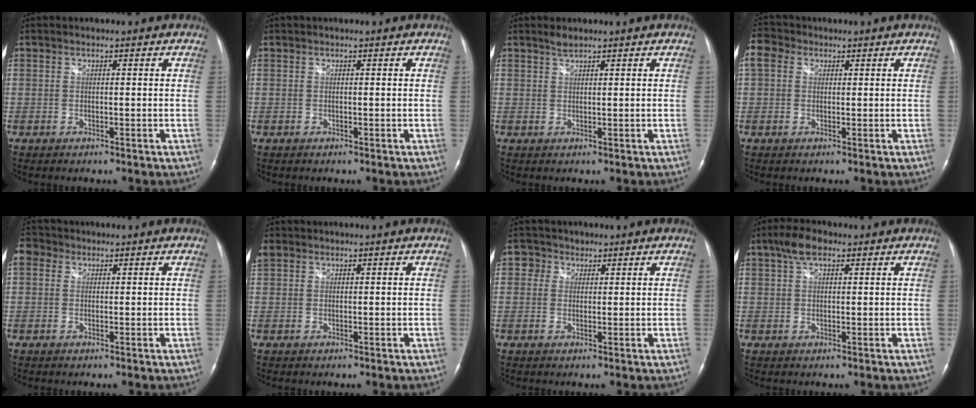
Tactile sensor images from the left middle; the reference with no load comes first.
{"total": 0.0}
{"total": 1.2, "force": [1.1, 0.0, 0.5], "torque": [-0.015, 0.001, 0.026]}
{"total": 4.3, "force": [1.7, 3.4, 2.2], "torque": [-0.062, 0.029, 0.033]}
{"total": 3.4, "force": [1.4, 2.8, 1.4], "torque": [-0.040, 0.023, 0.026]}
{"total": 3.1, "force": [1.7, 2.4, 1.0], "torque": [-0.041, 0.023, 0.040]}
{"total": 2.6, "force": [1.2, 2.3, 0.3], "torque": [-0.004, 0.008, 0.015]}
{"total": 4.2, "force": [2.5, 1.9, 2.8], "torque": [-0.062, 0.017, 0.047]}